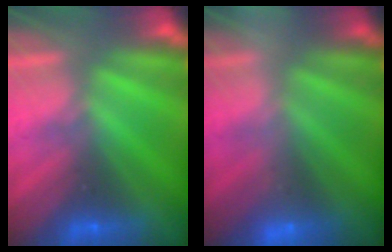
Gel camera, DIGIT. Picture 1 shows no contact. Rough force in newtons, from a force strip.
{"total": 2.2}